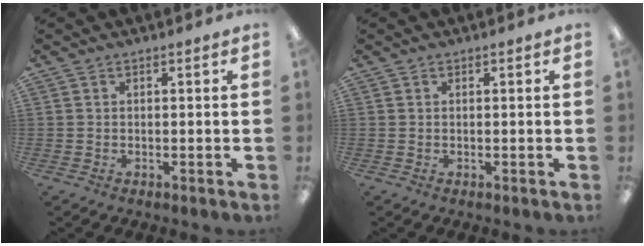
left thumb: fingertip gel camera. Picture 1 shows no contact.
{"total": 0.0}